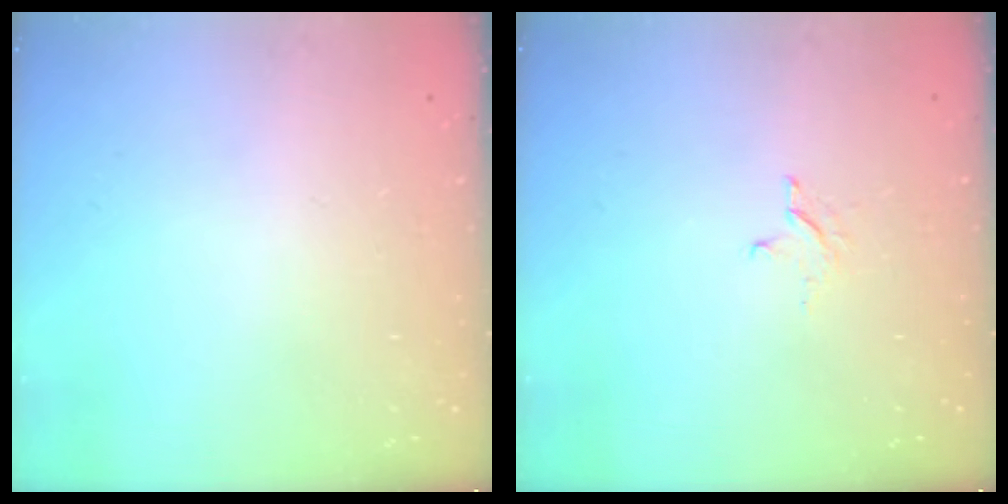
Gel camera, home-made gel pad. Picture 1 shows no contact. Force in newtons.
{"total": 3.0, "press": 3.0, "slide": 0.3}